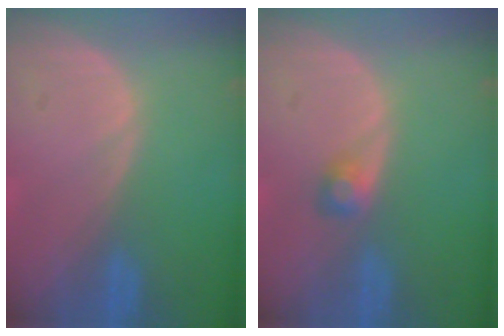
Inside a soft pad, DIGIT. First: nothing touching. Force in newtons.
{"total": 1.9, "press": 1.8, "slide": 0.2}